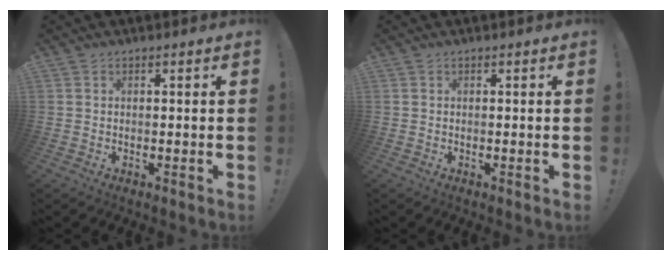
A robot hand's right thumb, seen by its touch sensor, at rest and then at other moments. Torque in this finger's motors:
{"motor_torque": [0.00, 0.00, 0.00, 0.00, 0.00]}